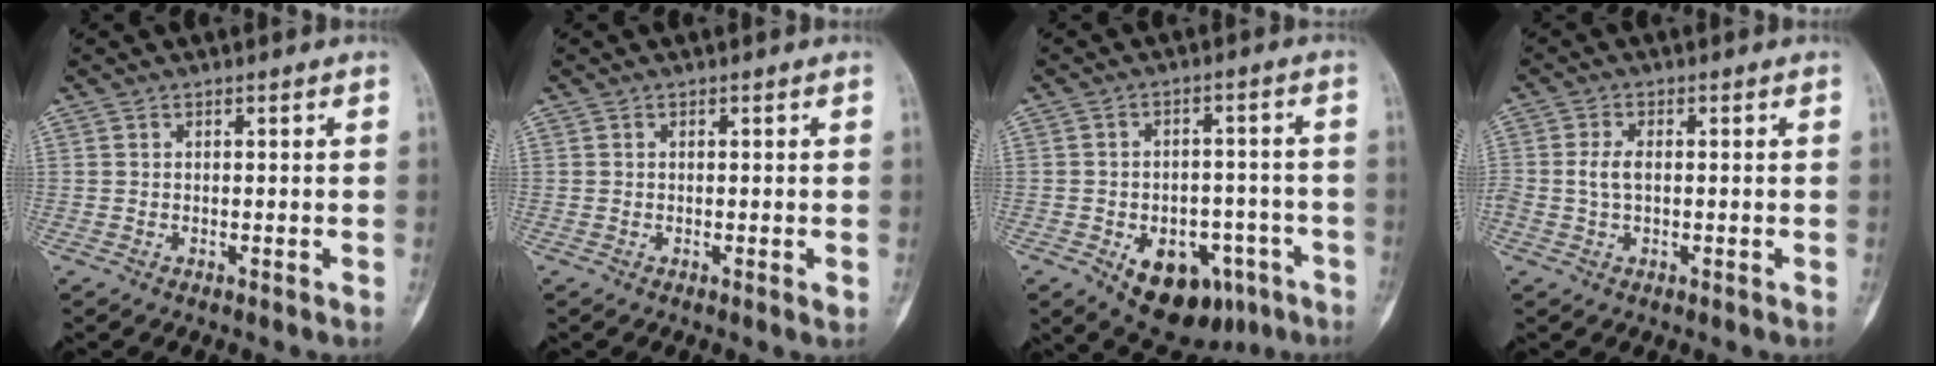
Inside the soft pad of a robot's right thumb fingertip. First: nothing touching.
{"total": 0.5, "force": [0.0, 0.1, 0.5], "torque": [-0.008, -0.003, -0.003]}
{"total": 14.0, "force": [-6.8, 8.8, 8.6], "torque": [-0.087, 0.035, -0.084]}
{"total": 2.9, "force": [0.0, 1.6, 2.4], "torque": [-0.053, 0.004, -0.002]}